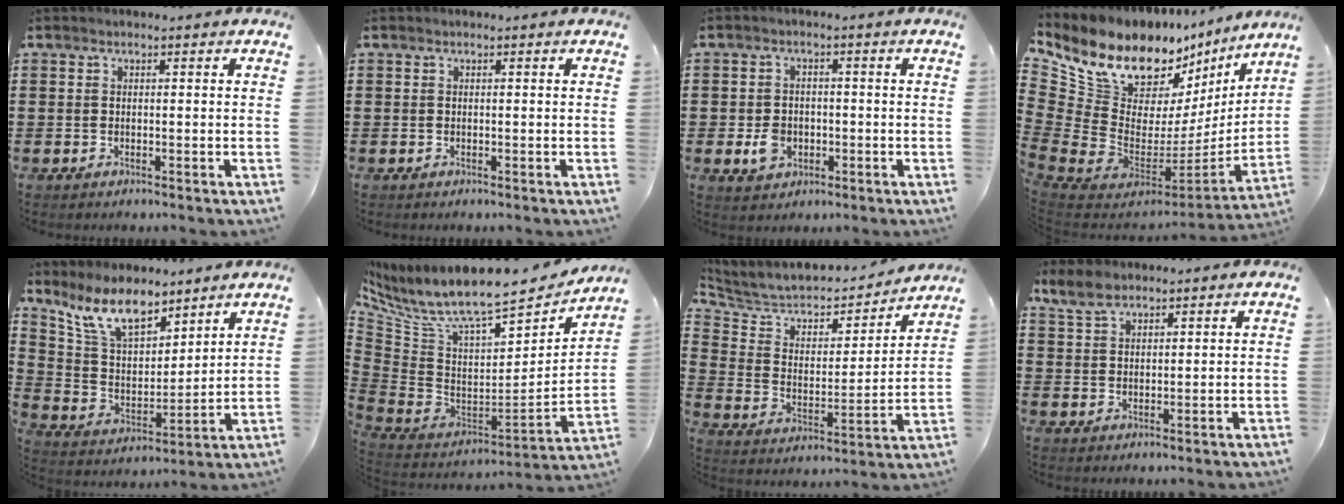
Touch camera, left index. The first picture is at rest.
{"total": 0.0}
{"total": 4.0, "force": [-1.1, 3.2, 2.1], "torque": [-0.050, 0.004, -0.022]}
{"total": 11.4, "force": [8.8, 6.0, 4.0], "torque": [-0.114, -0.099, 0.159]}
{"total": 10.5, "force": [8.5, 3.6, 5.1], "torque": [-0.131, -0.028, 0.160]}
{"total": 9.5, "force": [6.8, 2.5, 6.2], "torque": [-0.151, -0.057, 0.110]}
{"total": 6.1, "force": [5.3, 2.4, 1.6], "torque": [-0.068, -0.039, 0.087]}
{"total": 4.6, "force": [3.5, 2.3, 1.9], "torque": [-0.049, 0.004, 0.066]}